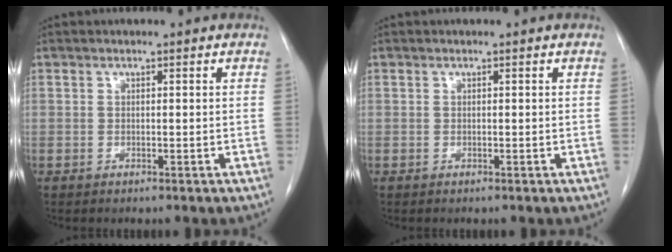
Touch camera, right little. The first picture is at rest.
{"total": 0.0}